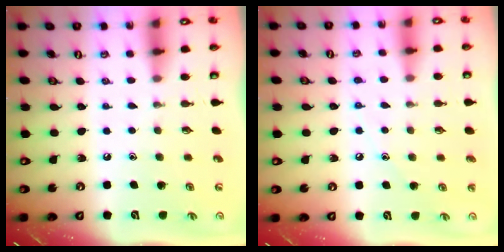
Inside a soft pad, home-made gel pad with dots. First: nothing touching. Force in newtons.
{"total": 5.6, "press": 5.6, "slide": 0.7}